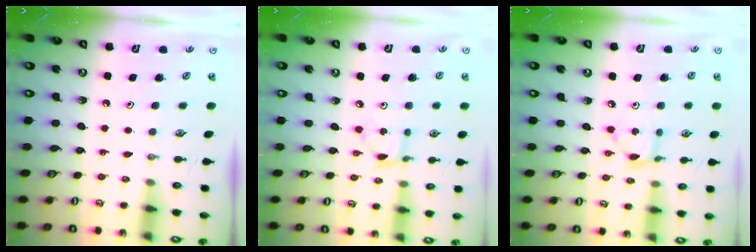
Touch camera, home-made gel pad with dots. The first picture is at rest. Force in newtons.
{"total": 2.7, "press": 2.7, "slide": 0.2}
{"total": 3.0, "press": 3.0, "slide": 0.2}